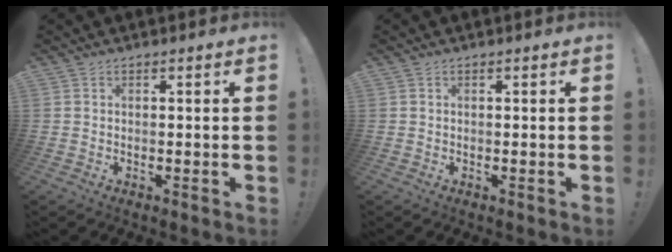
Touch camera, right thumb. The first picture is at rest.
{"total": 0.0}